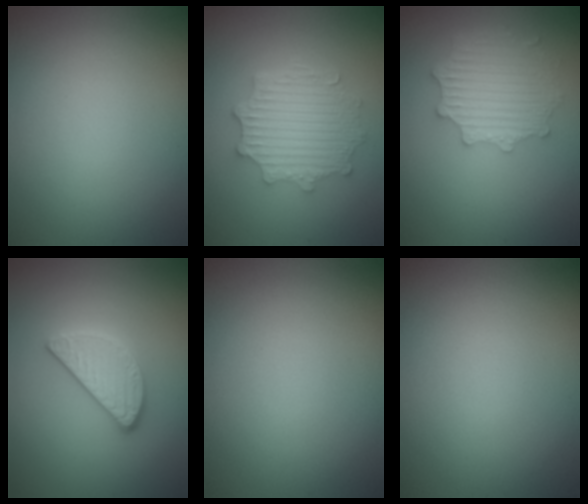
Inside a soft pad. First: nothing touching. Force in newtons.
{"total": 4.6, "press": 3.8, "slide": 2.6}
{"total": 4.5, "press": 3.7, "slide": 2.5}
{"total": 3.1, "press": 2.8, "slide": 1.4}
{"total": 0.0}
{"total": 0.0}